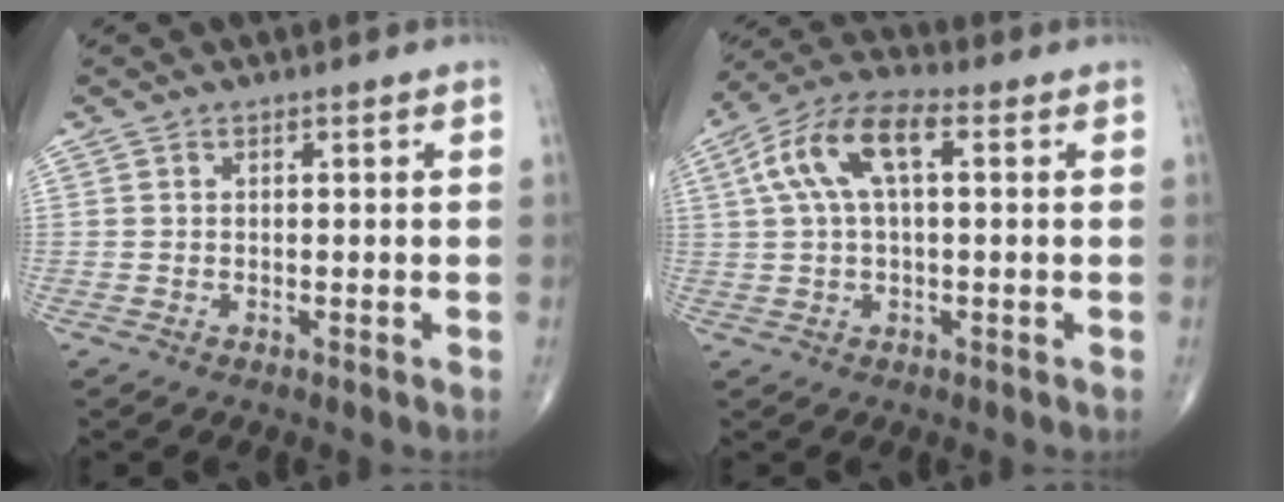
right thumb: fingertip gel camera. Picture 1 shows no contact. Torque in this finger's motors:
{"motor_torque": [-0.54, 1.09, 1.10, 0.30, 0.34]}